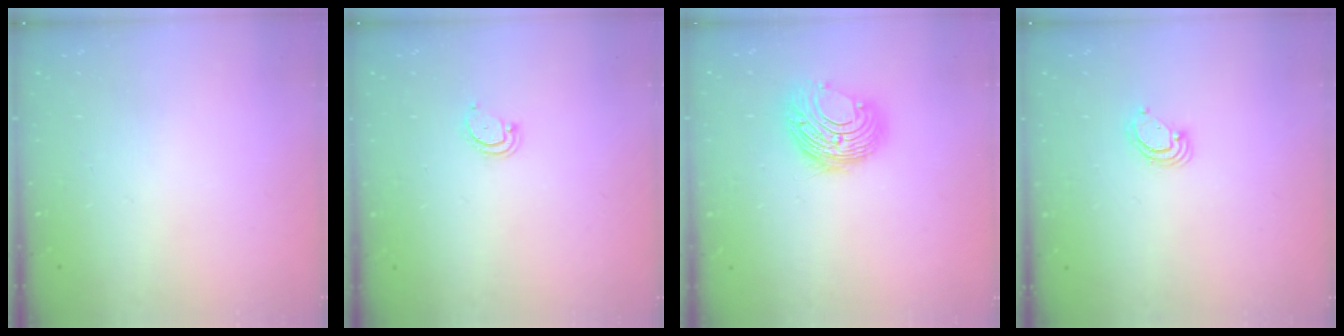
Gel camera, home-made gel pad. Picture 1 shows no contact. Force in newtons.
{"total": 2.3, "press": 2.3, "slide": 0.2}
{"total": 10.9, "press": 10.9, "slide": 0.6}
{"total": 3.8, "press": 3.8, "slide": 0.2}